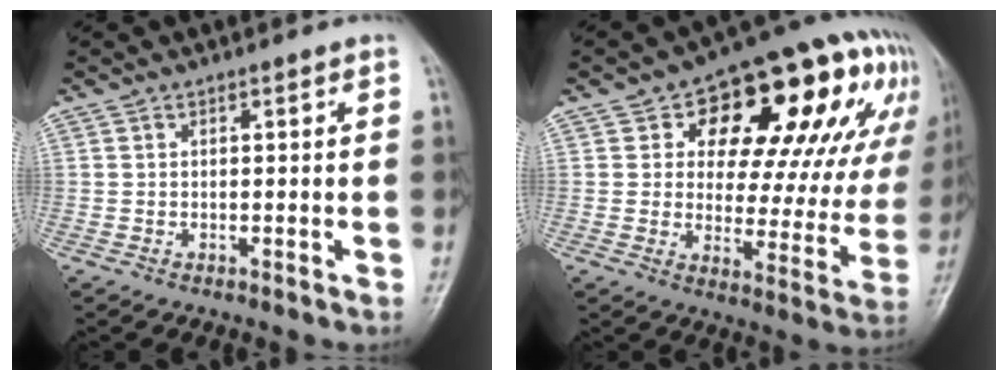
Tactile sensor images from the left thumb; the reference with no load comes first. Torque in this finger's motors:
{"motor_torque": [0.31, 1.38, 0.81, 0.20, 0.10]}